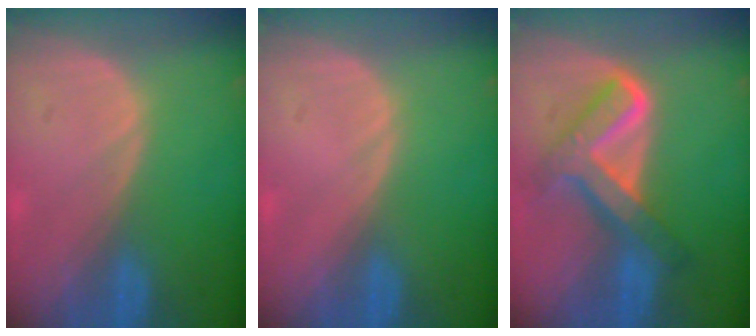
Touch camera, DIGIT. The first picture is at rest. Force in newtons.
{"total": 0.0}
{"total": 8.1, "press": 8.1, "slide": 0.8}